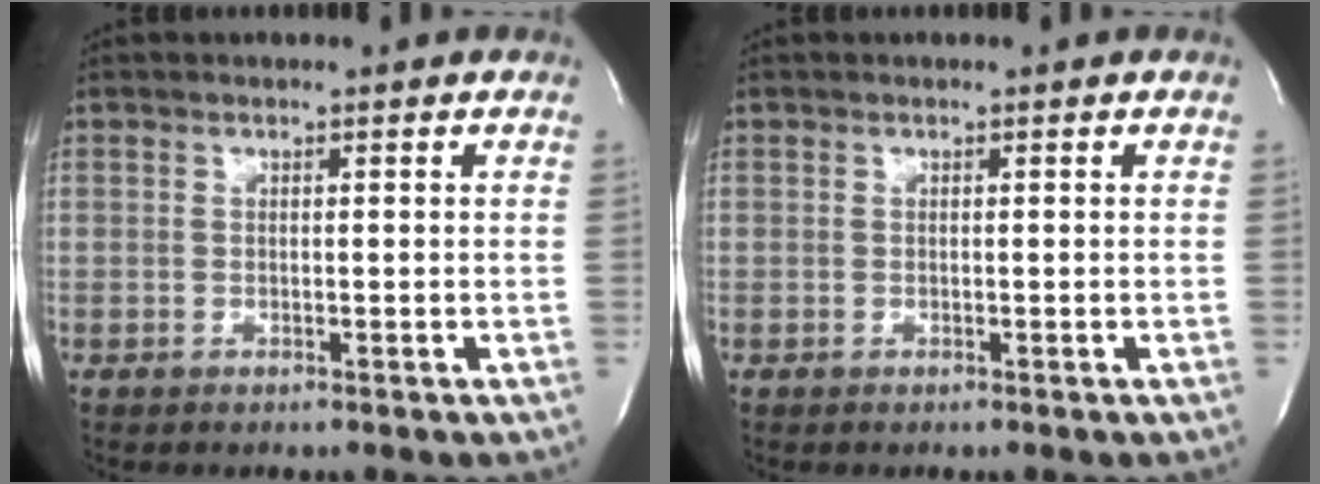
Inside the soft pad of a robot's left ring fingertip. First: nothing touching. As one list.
[{"total": 0.0}]